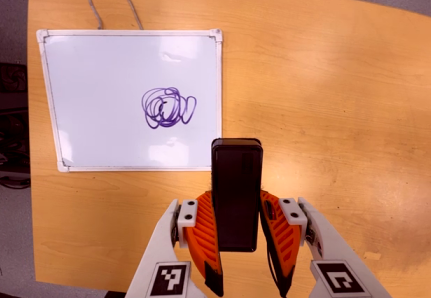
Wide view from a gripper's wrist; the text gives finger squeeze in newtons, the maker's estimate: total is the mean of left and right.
{"total": 5.2, "left": 3.6, "right": 6.8}